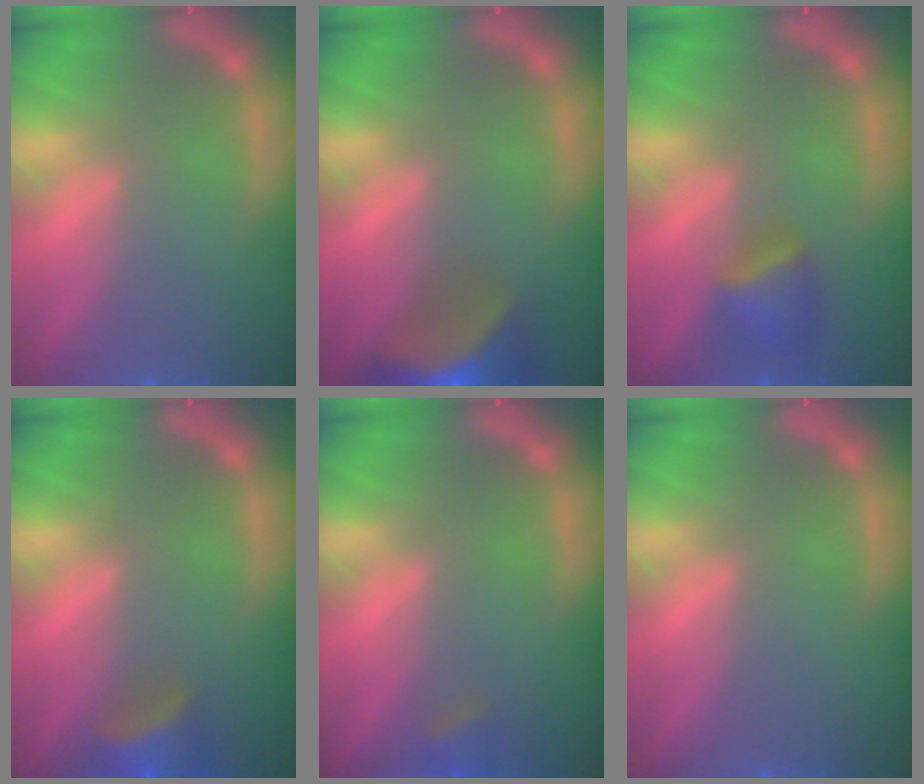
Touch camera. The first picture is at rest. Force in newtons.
{"total": 9.9}
{"total": 2.9}
{"total": 4.0}
{"total": 1.4}
{"total": 0.0}